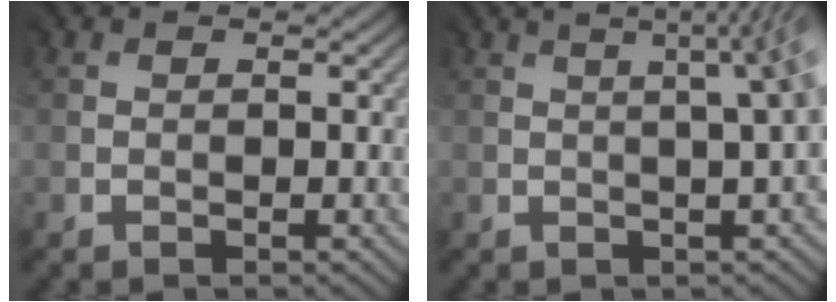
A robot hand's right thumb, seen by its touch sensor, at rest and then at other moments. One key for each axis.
{"total": 6.2, "fx": 1.1, "fy": 1.1, "fz": 6.0, "tx": -0.035, "ty": 0.041, "tz": -0.001}